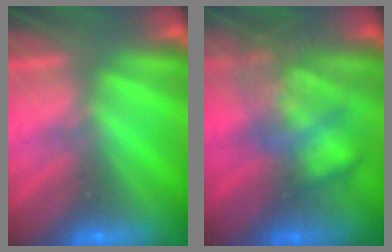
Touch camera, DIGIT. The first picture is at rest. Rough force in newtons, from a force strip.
{"total": 3.9}